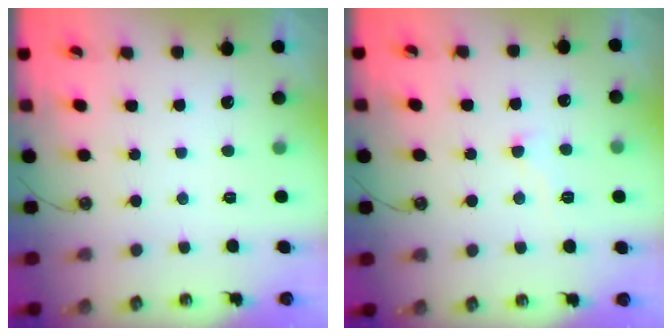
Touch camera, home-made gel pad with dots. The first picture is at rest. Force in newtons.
{"total": 2.2, "press": 2.2, "slide": 0.6}